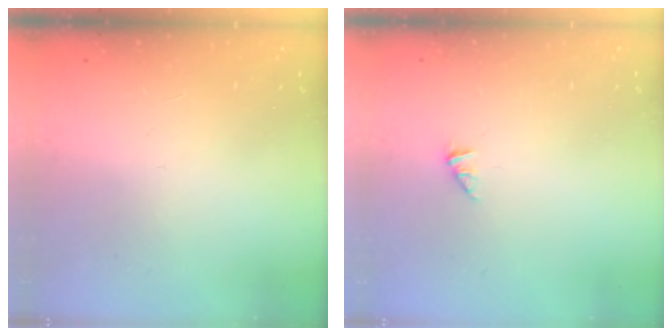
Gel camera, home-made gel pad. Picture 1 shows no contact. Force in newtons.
{"total": 0.0}